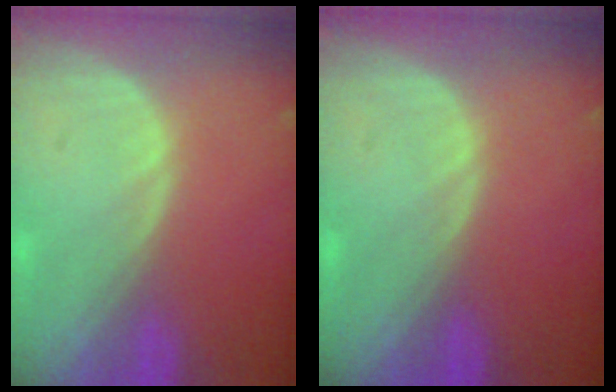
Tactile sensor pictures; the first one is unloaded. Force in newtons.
{"total": 0.0}